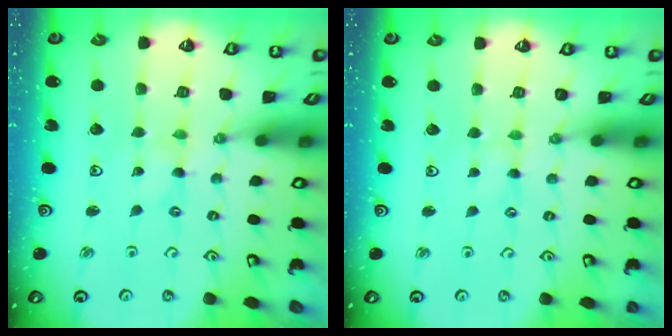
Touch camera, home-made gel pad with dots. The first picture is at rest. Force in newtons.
{"total": 0.0}